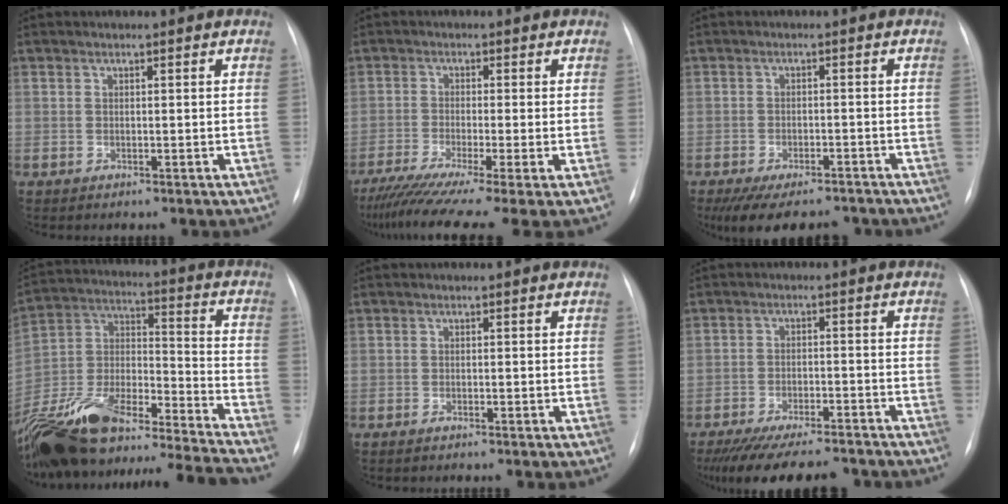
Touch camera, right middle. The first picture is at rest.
{"total": 12.3, "force": [-8.7, 0.1, 8.7], "torque": [-0.155, -0.032, -0.143]}
{"total": 11.7, "force": [-10.1, 3.6, 4.7], "torque": [-0.079, -0.002, -0.135]}
{"total": 26.4, "force": [-22.8, 2.3, 13.1], "torque": [-0.241, 0.003, -0.382]}
{"total": 0.8, "force": [-0.6, 0.1, 0.4], "torque": [-0.014, -0.002, -0.011]}
{"total": 15.7, "force": [-13.8, 3.0, 6.9], "torque": [-0.128, -0.019, -0.196]}